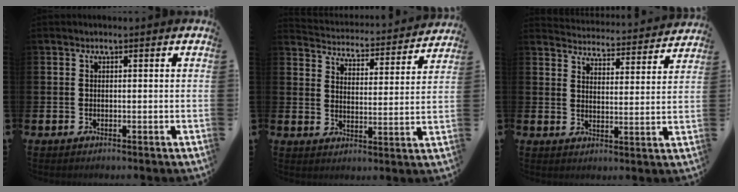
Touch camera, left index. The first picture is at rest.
{"total": 4.0, "force": [3.9, 0.8, 0.2], "torque": [-0.031, -0.039, 0.061]}
{"total": 4.4, "force": [4.4, 0.3, -0.1], "torque": [-0.014, -0.041, 0.074]}